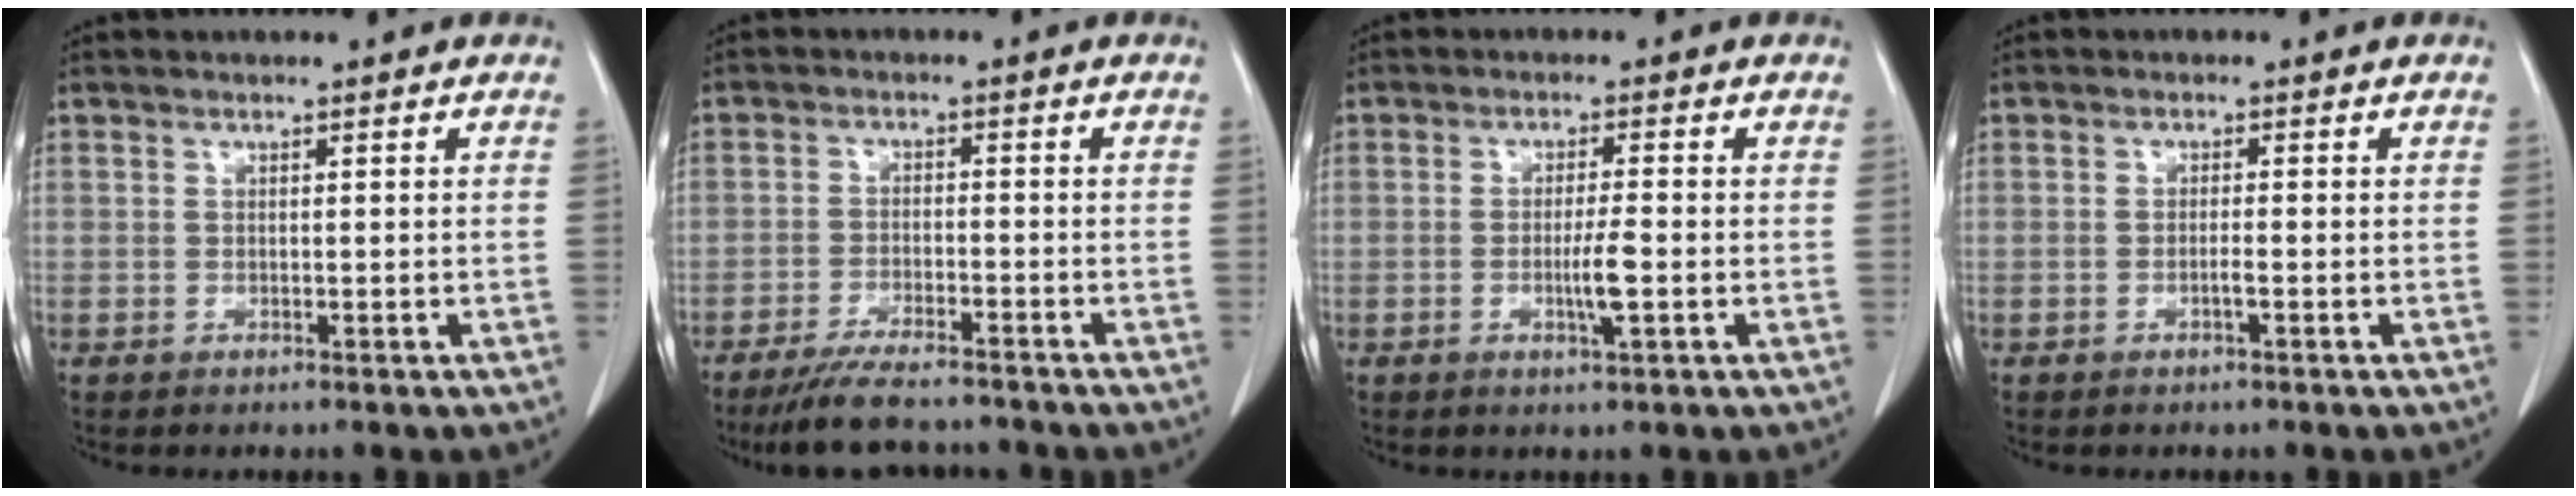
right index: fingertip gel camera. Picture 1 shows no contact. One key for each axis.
{"total": 9.2, "fx": -8.1, "fy": 1.4, "fz": 4.1, "tx": -0.067, "ty": -0.020, "tz": -0.131}
{"total": 3.9, "fx": -1.0, "fy": 0.0, "fz": 3.8, "tx": -0.069, "ty": -0.005, "tz": -0.014}
{"total": 1.0, "fx": -0.4, "fy": -0.1, "fz": 0.9, "tx": -0.018, "ty": 0.002, "tz": -0.006}